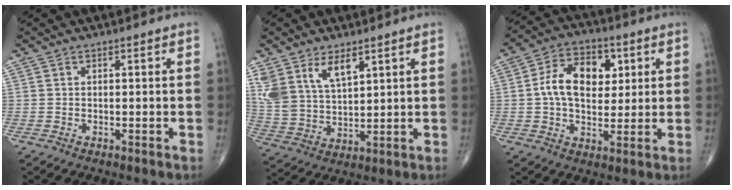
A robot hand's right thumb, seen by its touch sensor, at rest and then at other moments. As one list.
[{"total": 9.6, "force": [5.5, 4.8, 6.3], "torque": [-0.113, -0.021, 0.120]}, {"total": 12.3, "force": [2.2, 8.1, 9.1], "torque": [-0.126, 0.007, 0.031]}]